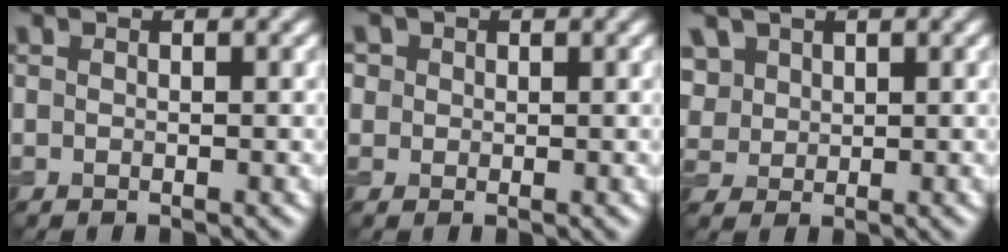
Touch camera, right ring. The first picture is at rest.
{"total": 2.1, "force": [0.9, 1.7, 0.7], "torque": [-0.020, 0.002, 0.013]}
{"total": 3.6, "force": [1.9, 2.6, 1.5], "torque": [-0.058, 0.008, 0.052]}